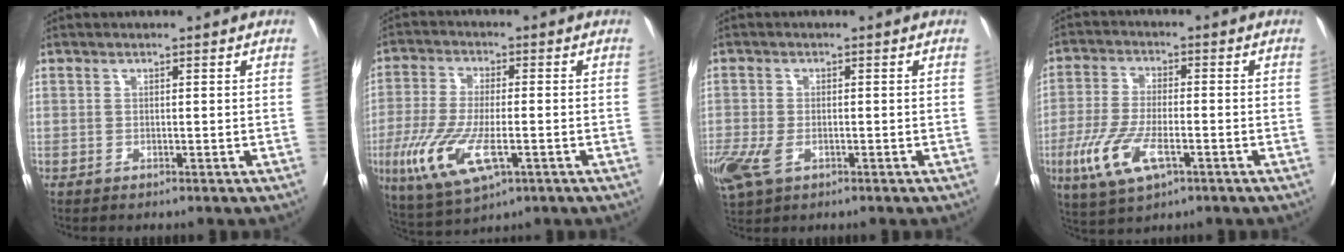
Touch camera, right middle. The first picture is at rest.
{"total": 11.8, "force": [-4.1, 3.8, 10.5], "torque": [-0.218, -0.023, -0.067]}
{"total": 8.9, "force": [-3.8, 5.3, 6.1], "torque": [-0.158, -0.012, -0.063]}
{"total": 9.8, "force": [-3.9, 3.3, 8.4], "torque": [-0.184, -0.015, -0.067]}